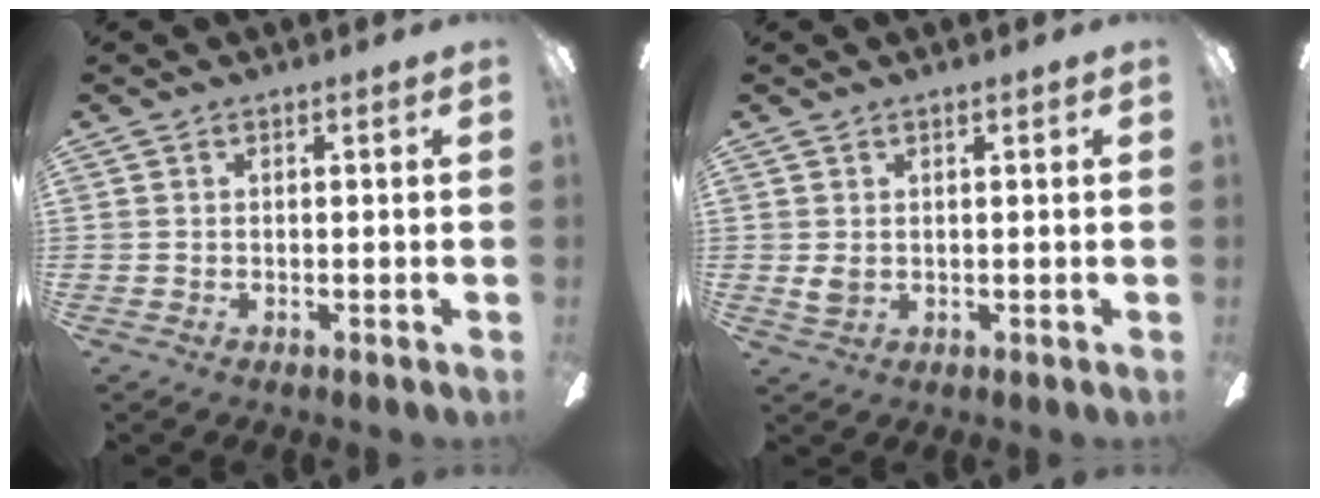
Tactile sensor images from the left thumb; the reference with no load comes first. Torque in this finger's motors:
{"motor_torque": [0.22, 0.51, 0.46, -0.39, 0.00]}